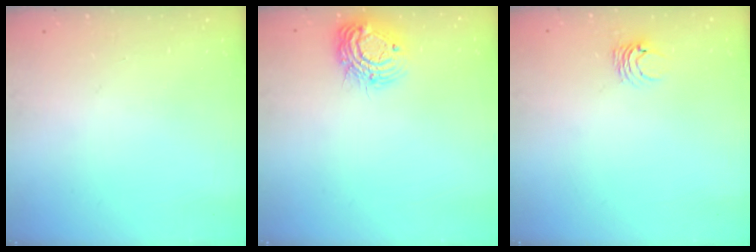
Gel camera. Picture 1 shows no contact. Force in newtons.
{"total": 12.7, "press": 12.7, "slide": 0.9}
{"total": 3.9, "press": 3.9, "slide": 0.3}